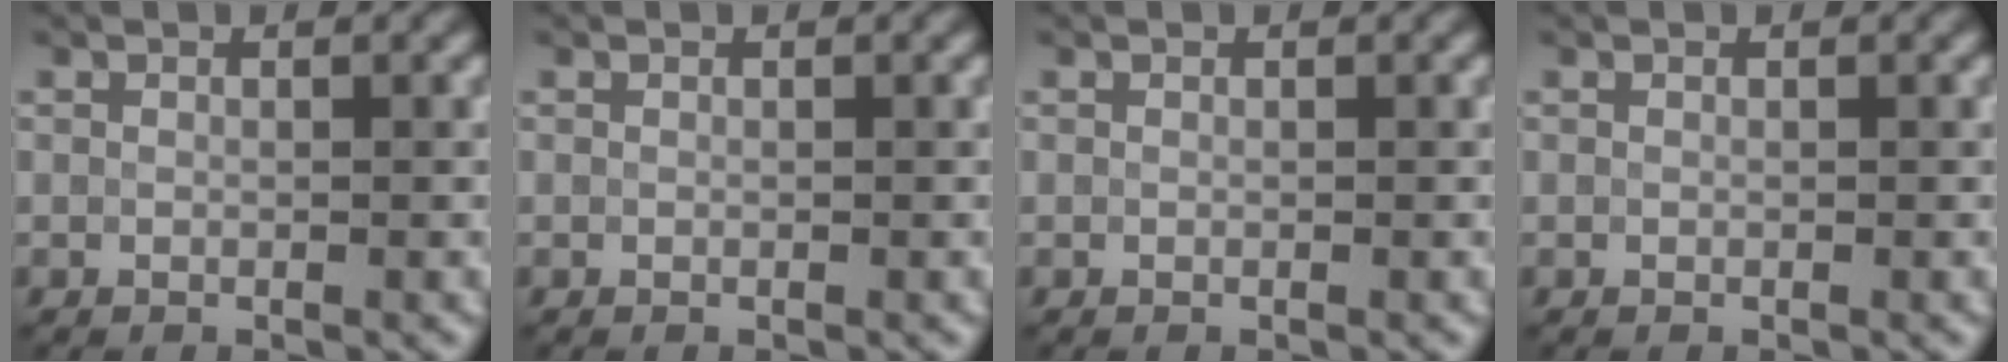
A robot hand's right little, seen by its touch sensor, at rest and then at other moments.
{"total": 0.0}
{"total": 0.0}
{"total": 0.0}